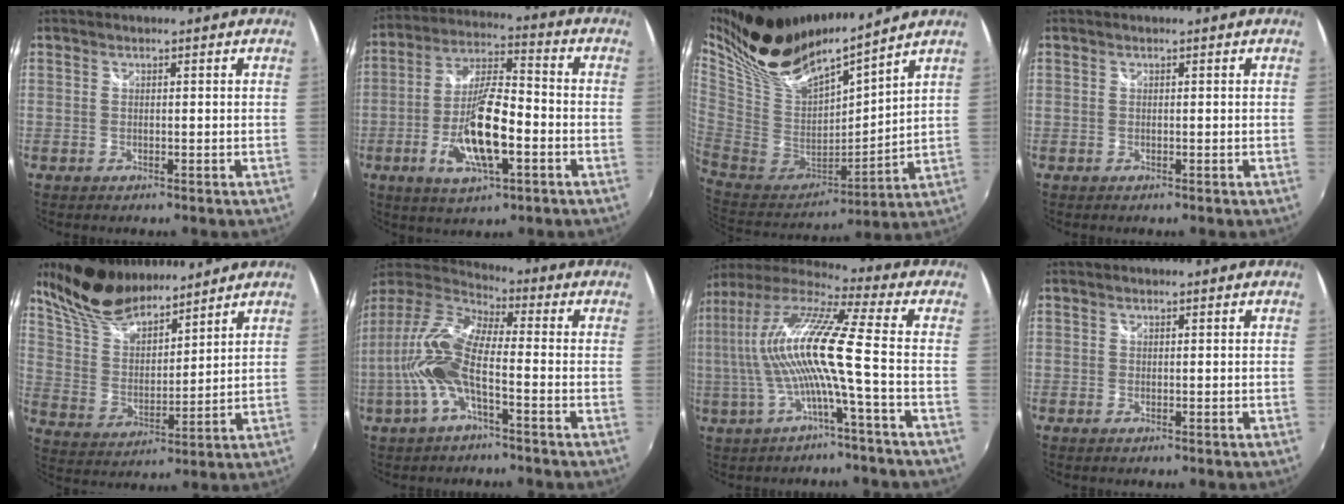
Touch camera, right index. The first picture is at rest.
{"total": 14.1, "force": [-4.5, 4.3, 12.6], "torque": [-0.255, -0.003, -0.083]}
{"total": 22.5, "force": [17.0, 6.6, 13.2], "torque": [-0.247, 0.006, 0.333]}
{"total": 0.0}
{"total": 14.9, "force": [12.3, 4.8, 6.8], "torque": [-0.138, 0.020, 0.240]}
{"total": 13.8, "force": [-3.1, 3.8, 12.9], "torque": [-0.261, 0.000, -0.063]}
{"total": 14.3, "force": [-2.2, -0.7, 14.1], "torque": [-0.251, -0.003, -0.041]}
{"total": 0.0}